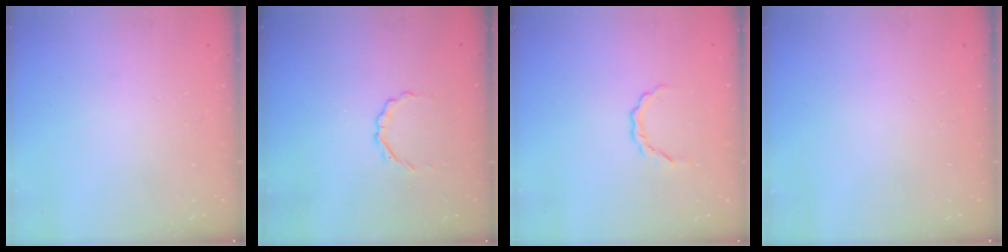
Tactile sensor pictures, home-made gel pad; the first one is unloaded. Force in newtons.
{"total": 2.1, "press": 2.0, "slide": 0.8}
{"total": 2.8, "press": 2.7, "slide": 0.8}
{"total": 0.0}